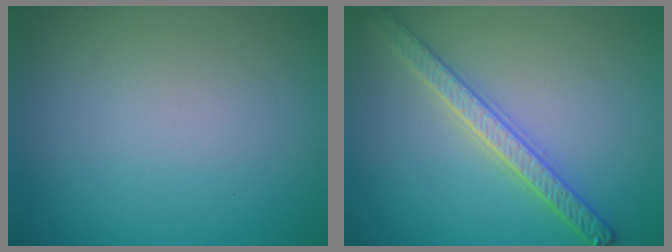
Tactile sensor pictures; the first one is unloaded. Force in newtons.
{"total": 3.6, "press": 3.5, "slide": 0.7}